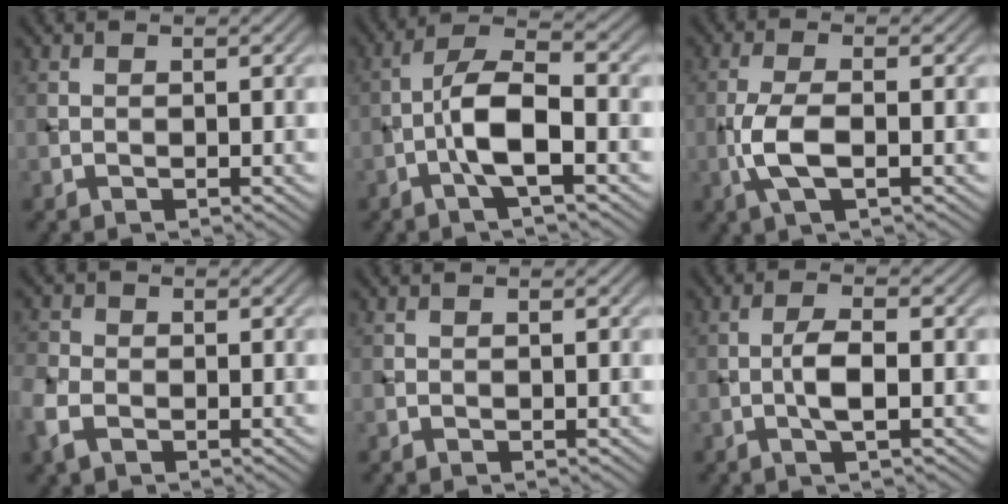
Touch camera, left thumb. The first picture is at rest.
{"total": 6.5, "force": [-2.0, 1.9, 5.9], "torque": [-0.112, 0.016, -0.048]}
{"total": 4.9, "force": [-1.2, 1.7, 4.4], "torque": [-0.103, 0.003, -0.031]}
{"total": 4.4, "force": [-1.9, 3.1, 2.5], "torque": [-0.074, -0.006, -0.048]}
{"total": 0.0}
{"total": 3.3, "force": [-0.6, 0.8, 3.2], "torque": [-0.064, 0.007, -0.018]}